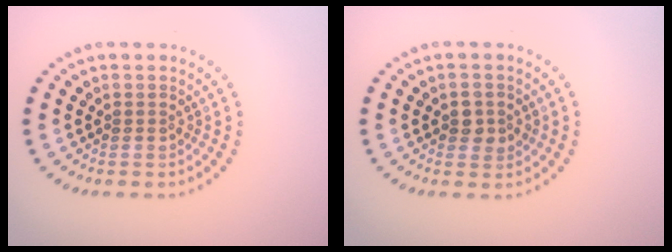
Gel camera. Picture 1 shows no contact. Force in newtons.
{"total": 1.8, "press": 1.8, "slide": 0.1}